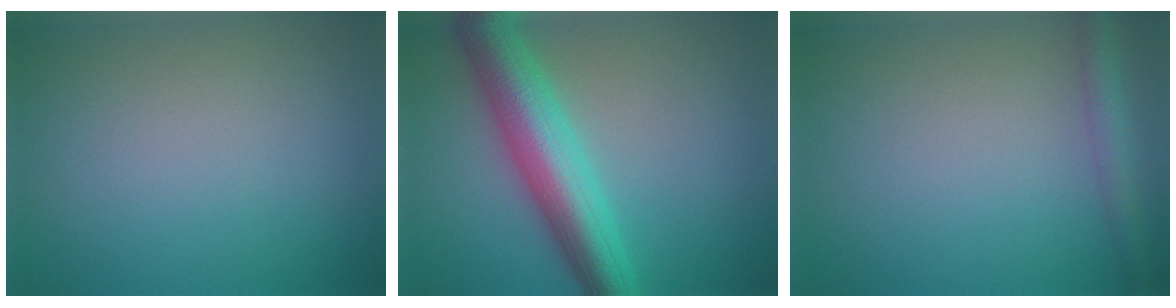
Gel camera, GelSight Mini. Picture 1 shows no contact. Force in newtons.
{"total": 8.1, "press": 8.1, "slide": 0.5}
{"total": 2.6, "press": 2.6, "slide": 0.0}